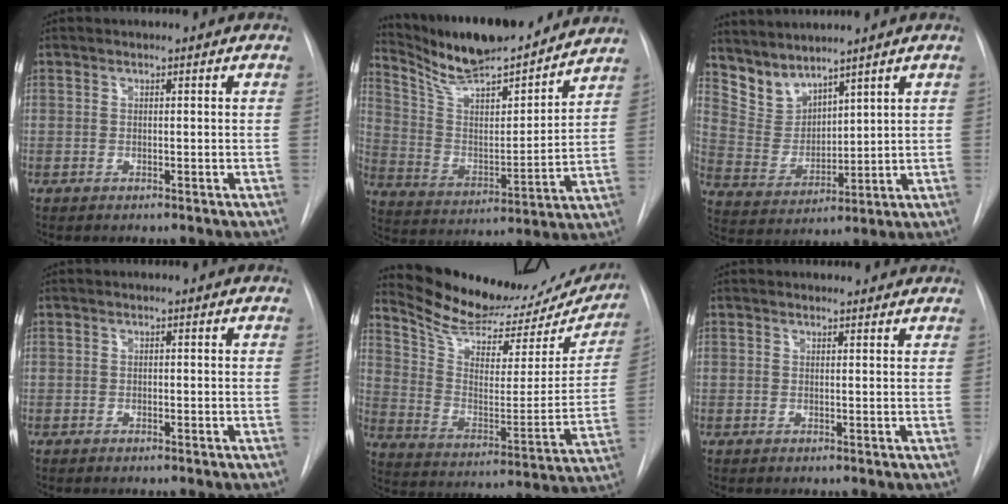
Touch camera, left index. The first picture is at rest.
{"total": 20.8, "force": [18.9, 3.1, 8.1], "torque": [-0.138, -0.008, 0.304]}
{"total": 6.9, "force": [6.6, 1.8, 0.7], "torque": [-0.032, 0.007, 0.154]}
{"total": 0.0}
{"total": 25.7, "force": [23.3, 7.7, 7.4], "torque": [-0.116, -0.049, 0.321]}
{"total": 3.1, "force": [3.0, 0.8, 0.2], "torque": [-0.005, 0.006, 0.032]}